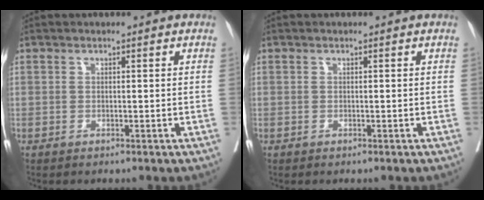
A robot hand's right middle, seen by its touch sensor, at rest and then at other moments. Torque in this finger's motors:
{"motor_torque": [1.11, -1.03, 0.02, -0.10]}